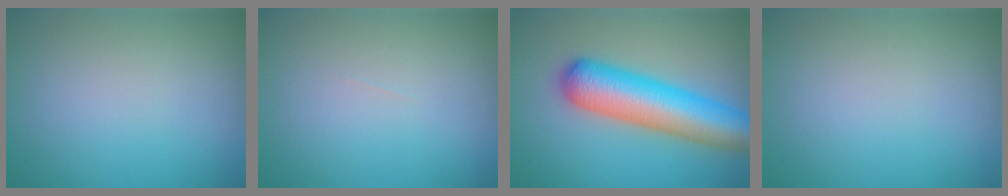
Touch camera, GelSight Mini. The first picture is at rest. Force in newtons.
{"total": 0.0}
{"total": 9.2, "press": 9.2, "slide": 0.3}
{"total": 0.0}